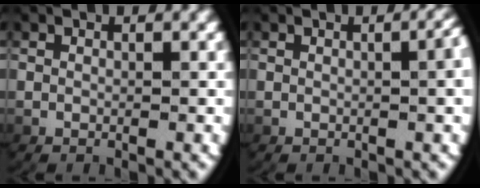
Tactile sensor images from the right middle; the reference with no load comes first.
{"total": 2.5, "force": [0.2, 0.6, 2.4], "torque": [-0.019, 0.008, 0.001]}